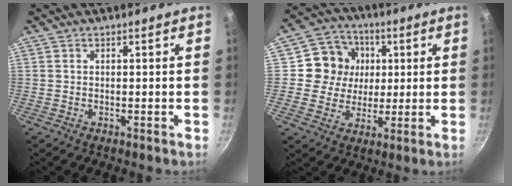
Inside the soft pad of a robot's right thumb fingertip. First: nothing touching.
{"total": 10.8, "force": [1.9, 10.1, 3.4], "torque": [-0.023, 0.006, 0.019]}